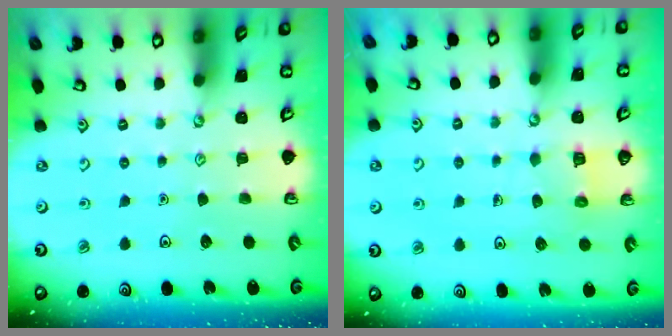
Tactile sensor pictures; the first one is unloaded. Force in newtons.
{"total": 5.1, "press": 5.1, "slide": 0.5}